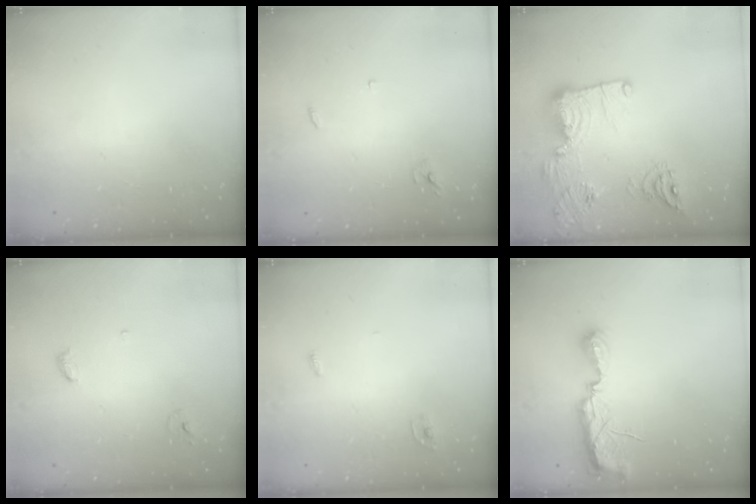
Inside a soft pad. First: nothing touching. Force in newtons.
{"total": 2.5, "press": 2.5, "slide": 0.1}
{"total": 19.1, "press": 18.3, "slide": 5.5}
{"total": 3.8, "press": 3.8, "slide": 0.3}
{"total": 2.4, "press": 2.4, "slide": 0.2}
{"total": 7.5, "press": 7.5, "slide": 0.5}